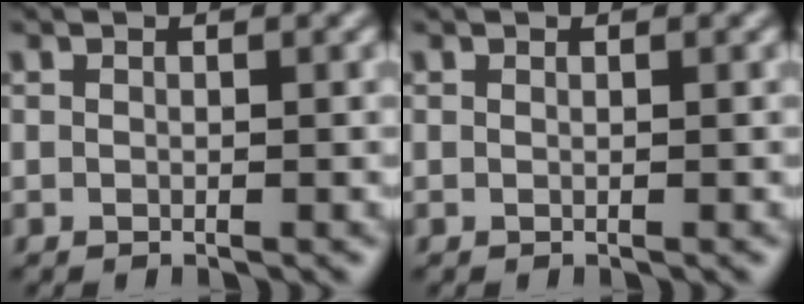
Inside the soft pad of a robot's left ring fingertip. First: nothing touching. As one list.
[{"total": 0.0}]